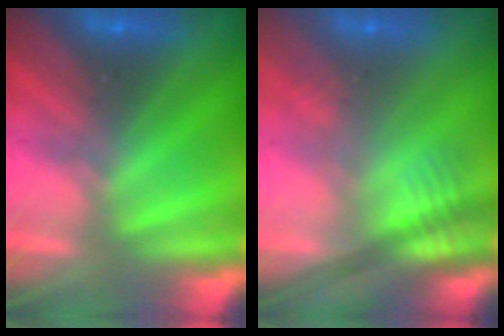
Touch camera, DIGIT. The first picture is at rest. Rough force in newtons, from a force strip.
{"total": 2.5}